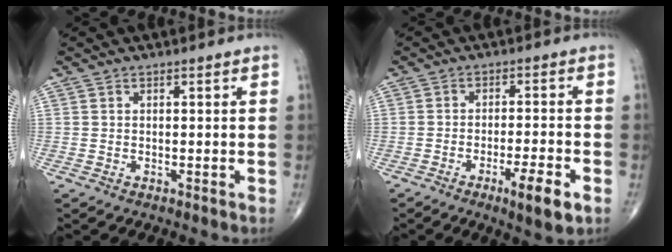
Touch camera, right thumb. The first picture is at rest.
{"total": 7.4, "force": [-3.6, 1.3, 6.3], "torque": [-0.102, 0.008, -0.052]}